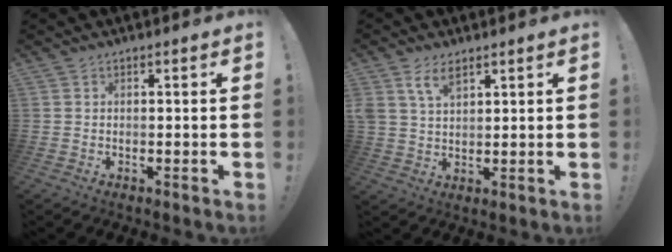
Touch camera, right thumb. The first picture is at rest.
{"total": 6.3, "force": [3.9, 3.2, 3.8], "torque": [-0.080, -0.006, 0.076]}